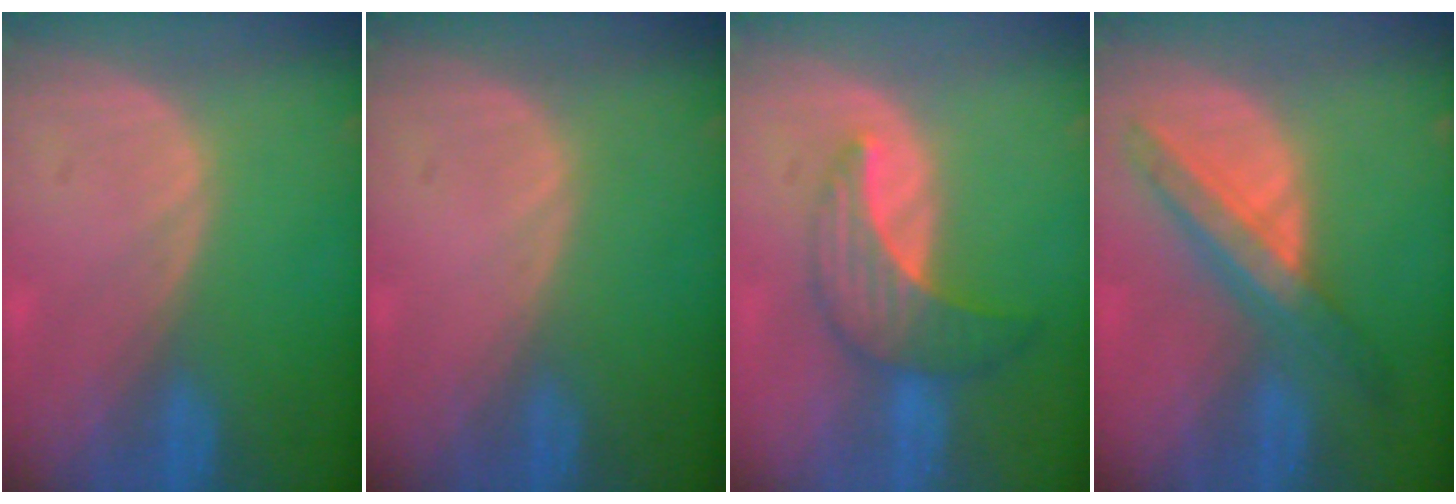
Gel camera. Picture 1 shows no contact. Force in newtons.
{"total": 0.0}
{"total": 7.3, "press": 6.7, "slide": 2.9}
{"total": 6.9, "press": 6.6, "slide": 1.7}